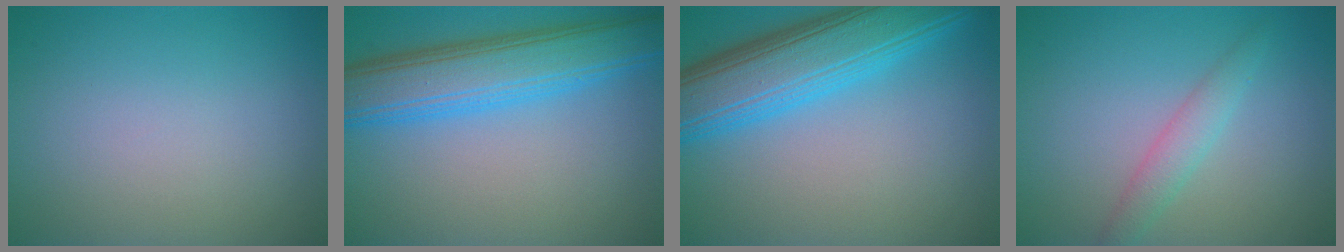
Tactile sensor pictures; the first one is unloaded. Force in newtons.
{"total": 7.8, "press": 7.8, "slide": 0.3}
{"total": 9.0, "press": 9.0, "slide": 0.2}
{"total": 1.6, "press": 1.6, "slide": 0.1}